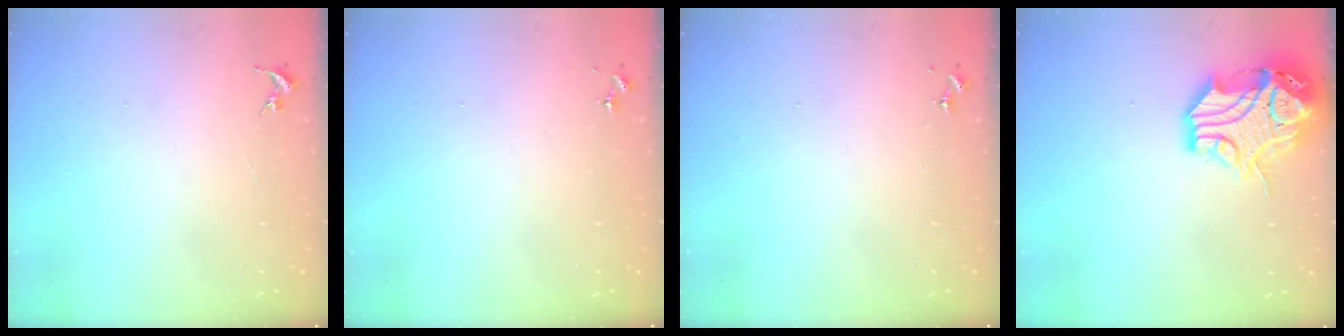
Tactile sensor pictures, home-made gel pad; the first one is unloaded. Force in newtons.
{"total": 0.0}
{"total": 0.0}
{"total": 17.5, "press": 17.4, "slide": 1.9}